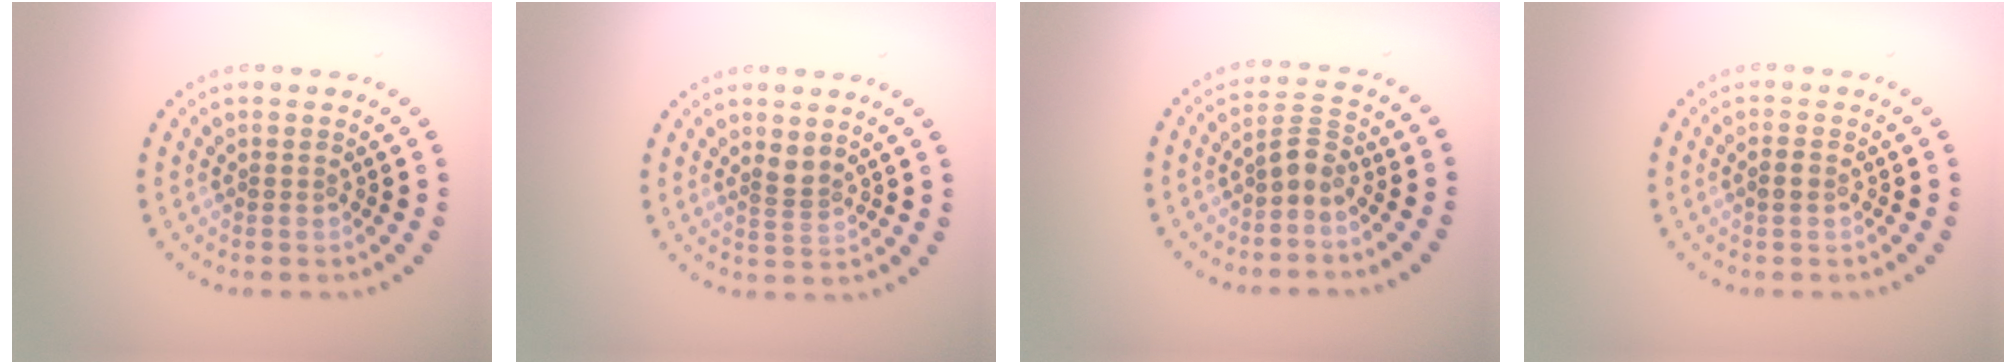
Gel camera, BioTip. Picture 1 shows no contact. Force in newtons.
{"total": 1.3, "press": 0.8, "slide": 1.0}
{"total": 2.0, "press": 1.6, "slide": 1.2}
{"total": 1.0, "press": 0.9, "slide": 0.1}